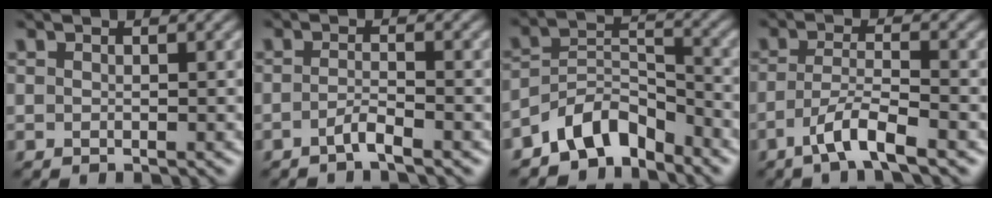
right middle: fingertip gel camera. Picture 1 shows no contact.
{"total": 1.6, "force": [-1.0, 0.2, 1.2], "torque": [-0.023, 0.005, -0.026]}
{"total": 6.0, "force": [-4.6, 2.9, 2.5], "torque": [-0.029, 0.008, -0.093]}
{"total": 3.9, "force": [-2.4, 0.5, 3.1], "torque": [-0.060, 0.007, -0.053]}